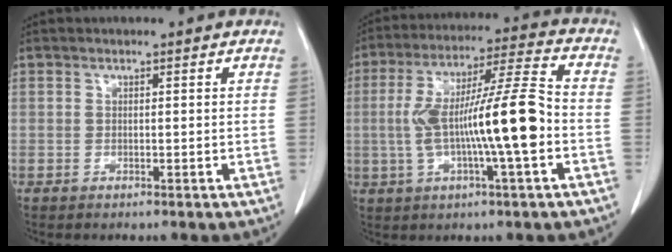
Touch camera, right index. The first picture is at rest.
{"total": 14.9, "force": [-2.1, 0.6, 14.7], "torque": [-0.266, 0.016, -0.036]}